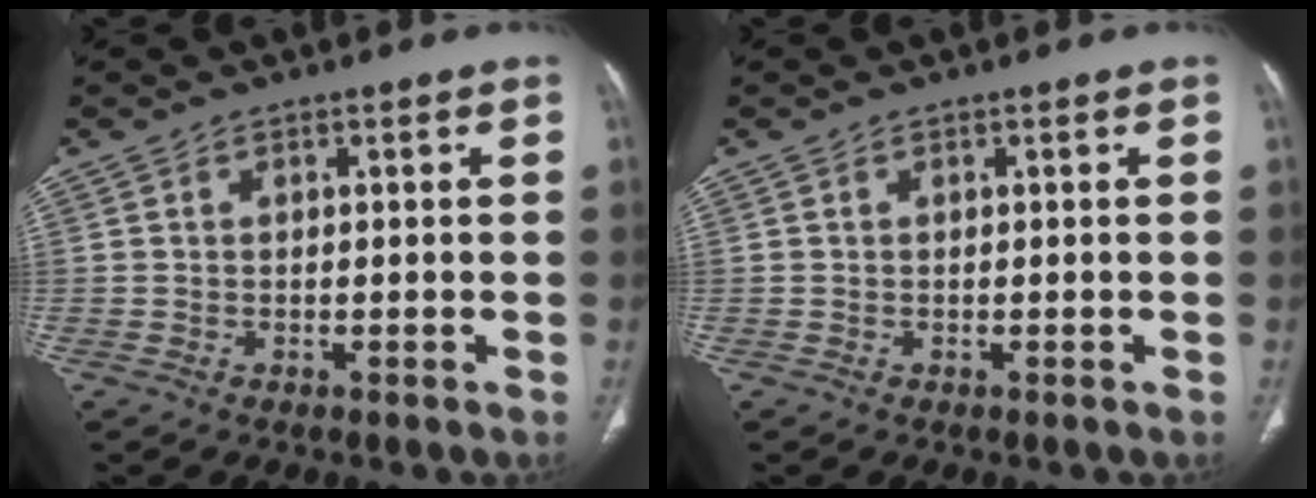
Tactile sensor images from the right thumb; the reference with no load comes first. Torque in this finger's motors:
{"motor_torque": [0.00, 0.00, 0.00, 0.00, 0.00]}